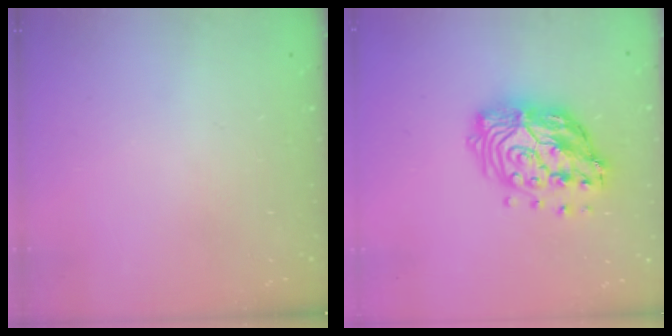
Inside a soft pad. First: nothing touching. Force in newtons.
{"total": 17.1, "press": 17.0, "slide": 1.6}